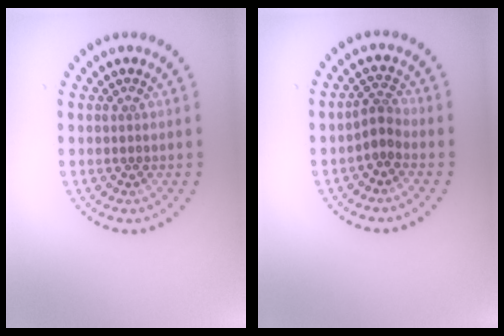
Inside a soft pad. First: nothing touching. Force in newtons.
{"total": 2.0, "press": 1.3, "slide": 1.4}